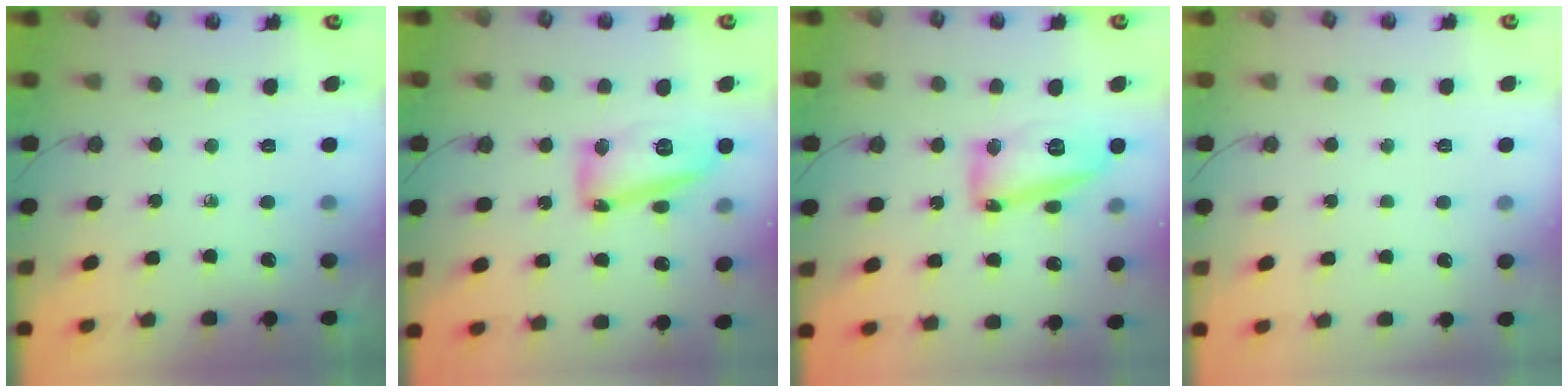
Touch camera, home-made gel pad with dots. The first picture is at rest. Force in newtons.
{"total": 14.4, "press": 14.2, "slide": 2.1}
{"total": 14.4, "press": 14.2, "slide": 2.1}
{"total": 1.8, "press": 1.7, "slide": 0.6}